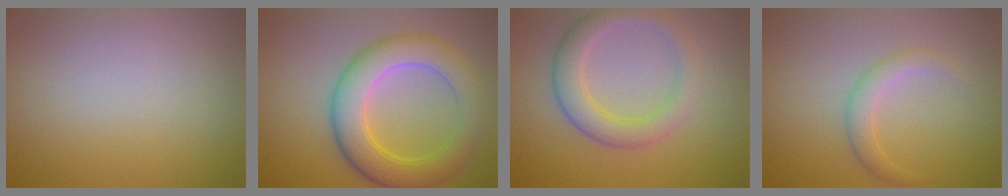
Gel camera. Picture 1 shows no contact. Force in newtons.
{"total": 6.7, "press": 6.7, "slide": 0.1}
{"total": 3.9, "press": 3.9, "slide": 0.1}
{"total": 1.9, "press": 1.9, "slide": 0.0}